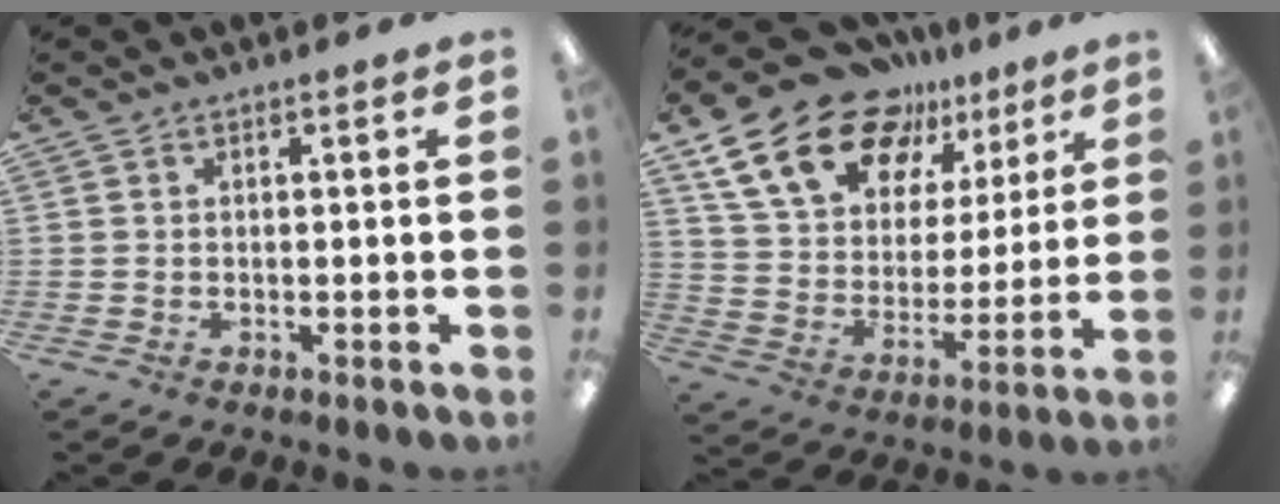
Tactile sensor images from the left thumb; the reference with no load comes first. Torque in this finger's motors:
{"motor_torque": [0.46, 0.52, 1.42, -1.35, 0.29]}